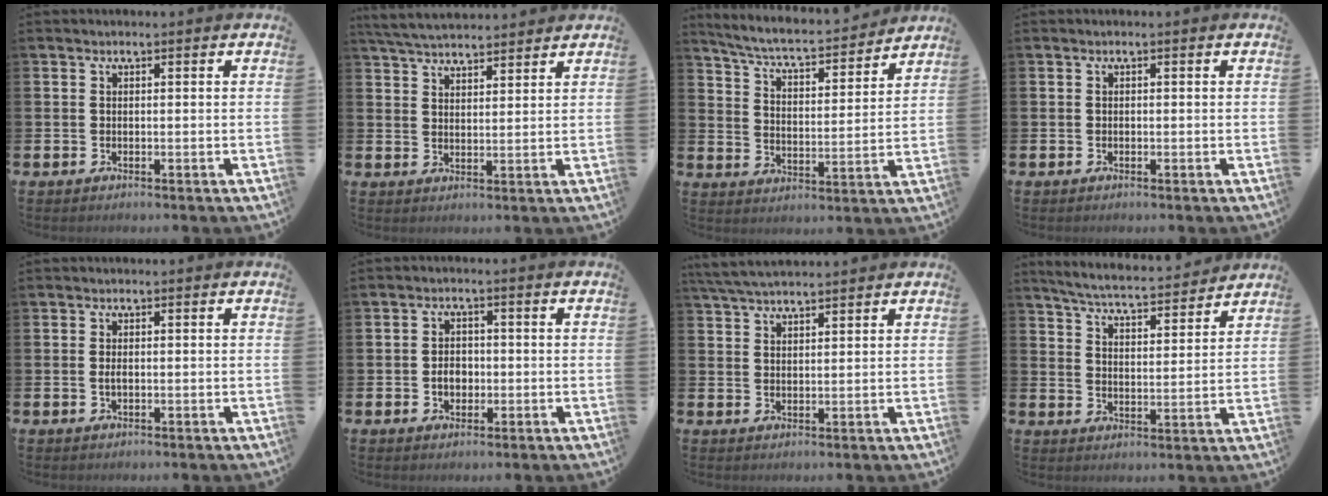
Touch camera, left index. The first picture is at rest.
{"total": 4.8, "force": [4.7, 0.7, 0.7], "torque": [-0.031, -0.020, 0.086]}
{"total": 6.0, "force": [5.7, 0.8, 1.8], "torque": [-0.063, -0.047, 0.092]}
{"total": 0.0}
{"total": 1.1, "force": [-0.2, 0.6, 0.9], "torque": [-0.013, 0.003, -0.006]}
{"total": 2.9, "force": [-0.6, 2.2, 1.8], "torque": [-0.016, -0.003, -0.019]}
{"total": 4.5, "force": [4.2, 0.6, 1.4], "torque": [-0.032, -0.015, 0.078]}
{"total": 5.7, "force": [5.5, 0.3, 1.2], "torque": [-0.047, -0.042, 0.094]}